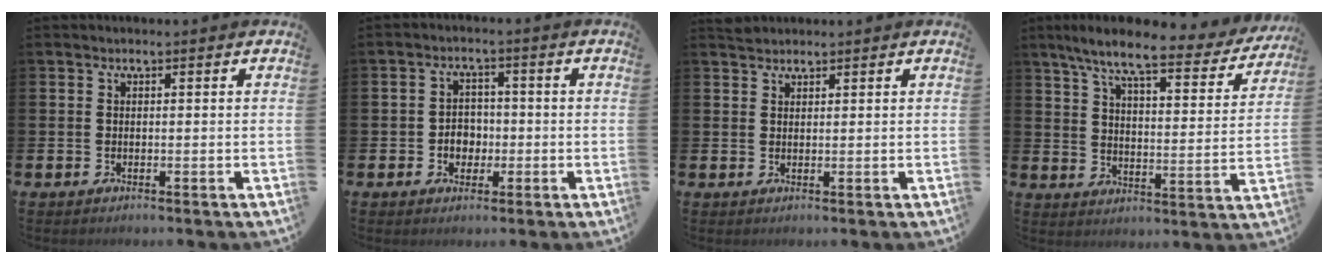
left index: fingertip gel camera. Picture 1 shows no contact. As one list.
[{"total": 3.3, "force": [-0.7, 2.7, 1.7], "torque": [-0.020, -0.001, -0.021]}, {"total": 1.7, "force": [1.6, 0.6, 0.0], "torque": [0.012, -0.001, 0.029]}, {"total": 8.4, "force": [6.9, 1.2, 4.5], "torque": [-0.099, -0.046, 0.109]}]